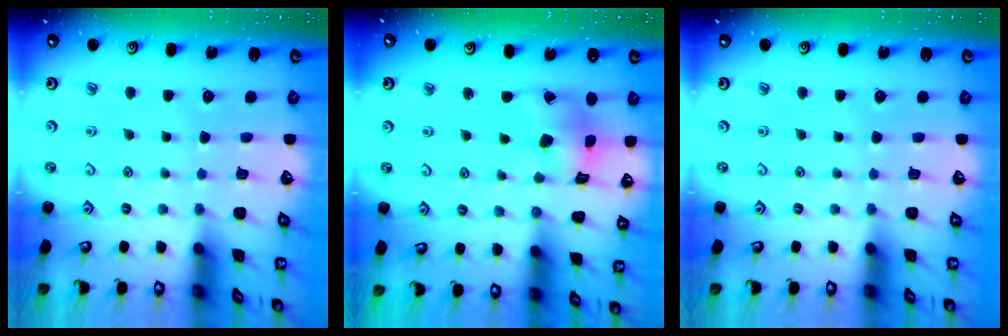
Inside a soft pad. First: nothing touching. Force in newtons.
{"total": 12.0, "press": 11.9, "slide": 1.5}
{"total": 0.0}